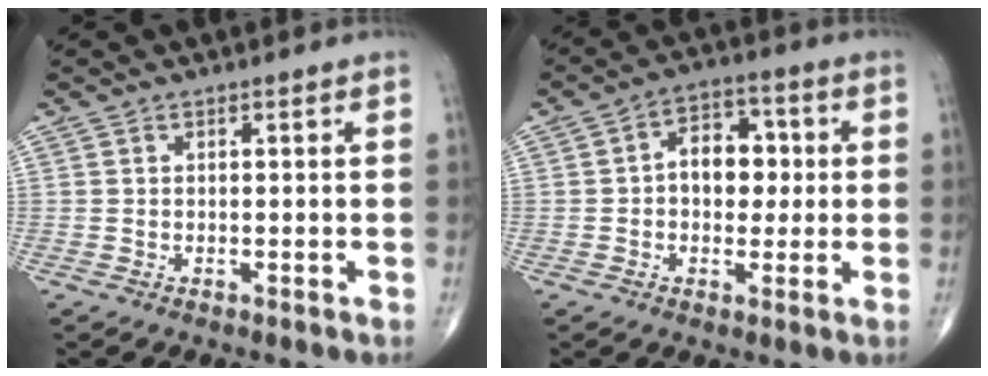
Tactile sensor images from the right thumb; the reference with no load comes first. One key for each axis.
{"total": 8.7, "fx": 0.4, "fy": 6.1, "fz": 6.3, "tx": -0.057, "ty": 0.020, "tz": -0.001}